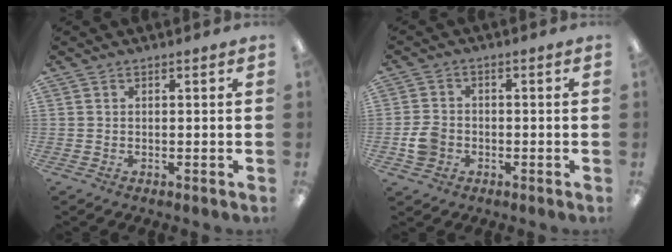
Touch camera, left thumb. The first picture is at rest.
{"total": 4.6, "force": [-1.4, 3.8, 2.2], "torque": [-0.042, 0.007, -0.024]}